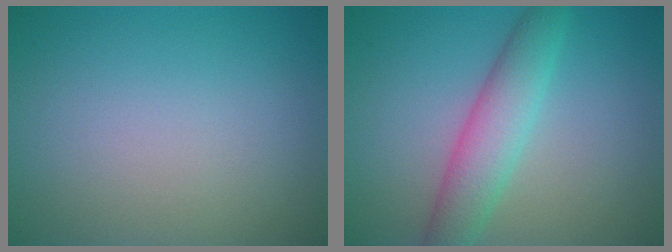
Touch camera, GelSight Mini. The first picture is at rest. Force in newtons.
{"total": 4.4, "press": 4.4, "slide": 0.2}